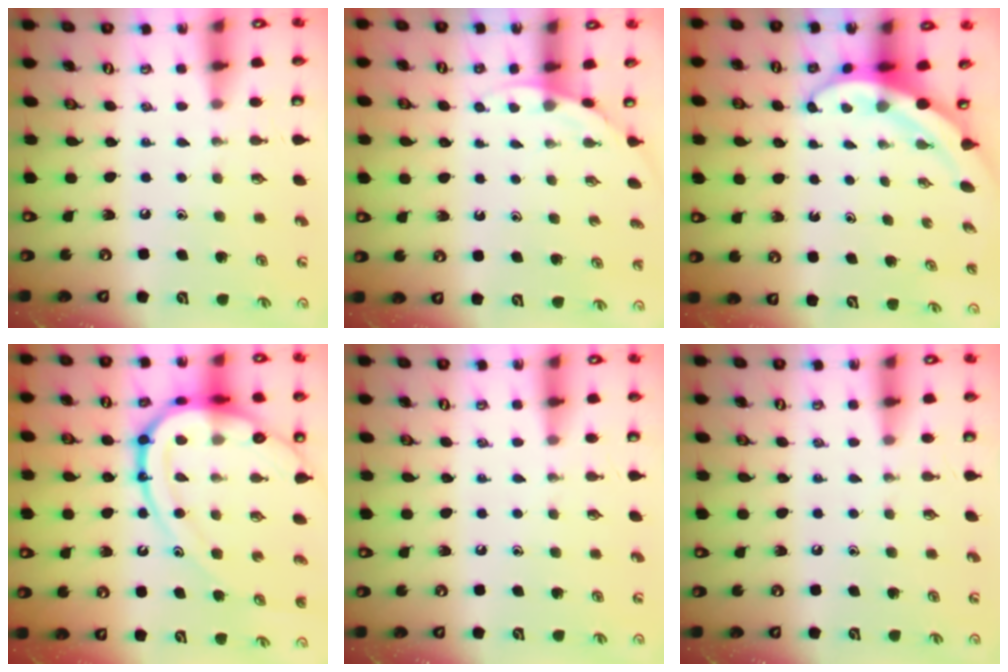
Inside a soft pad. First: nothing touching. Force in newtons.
{"total": 3.7, "press": 3.7, "slide": 0.1}
{"total": 4.8, "press": 4.7, "slide": 1.2}
{"total": 21.8, "press": 21.7, "slide": 2.2}
{"total": 0.0}
{"total": 0.0}